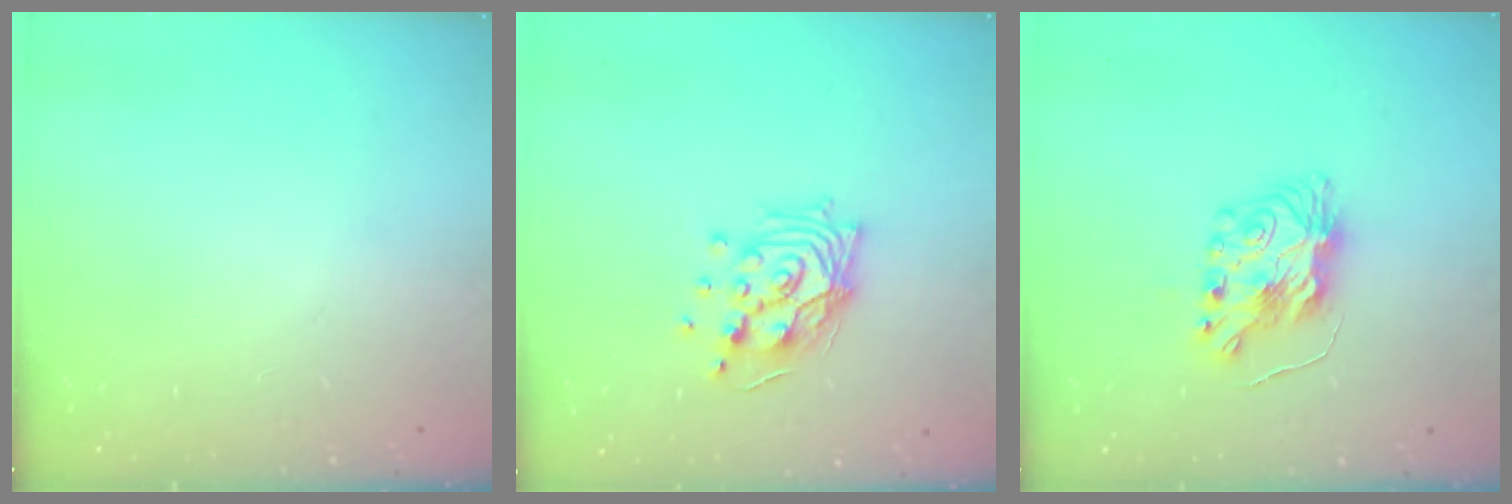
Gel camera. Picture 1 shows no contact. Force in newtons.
{"total": 14.4, "press": 13.6, "slide": 4.7}
{"total": 8.2, "press": 8.2, "slide": 0.5}